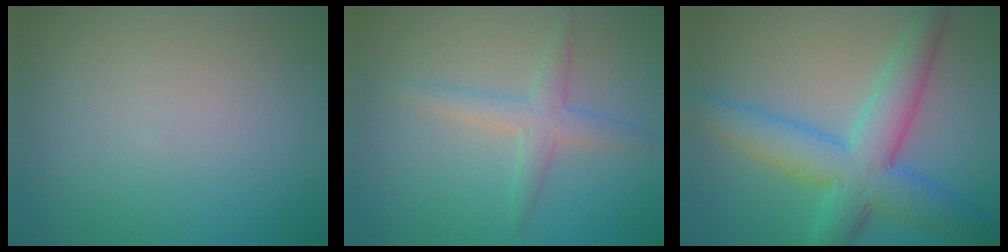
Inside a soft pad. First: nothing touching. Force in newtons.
{"total": 2.5, "press": 2.5, "slide": 0.1}
{"total": 7.6, "press": 7.6, "slide": 0.1}